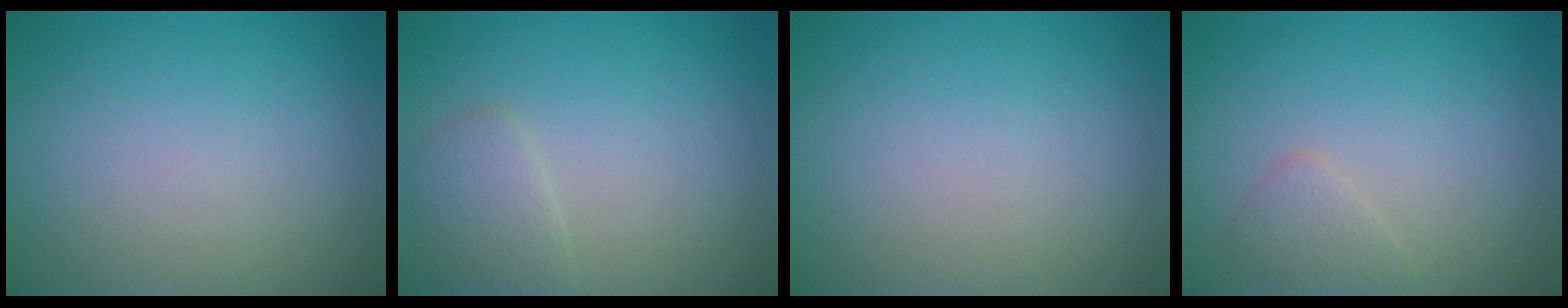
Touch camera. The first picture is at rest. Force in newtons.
{"total": 2.1, "press": 2.1, "slide": 0.2}
{"total": 0.0}
{"total": 1.2, "press": 1.2, "slide": 0.1}